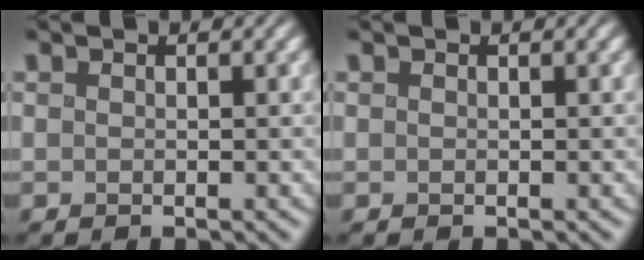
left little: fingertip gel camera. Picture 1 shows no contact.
{"total": 0.0}